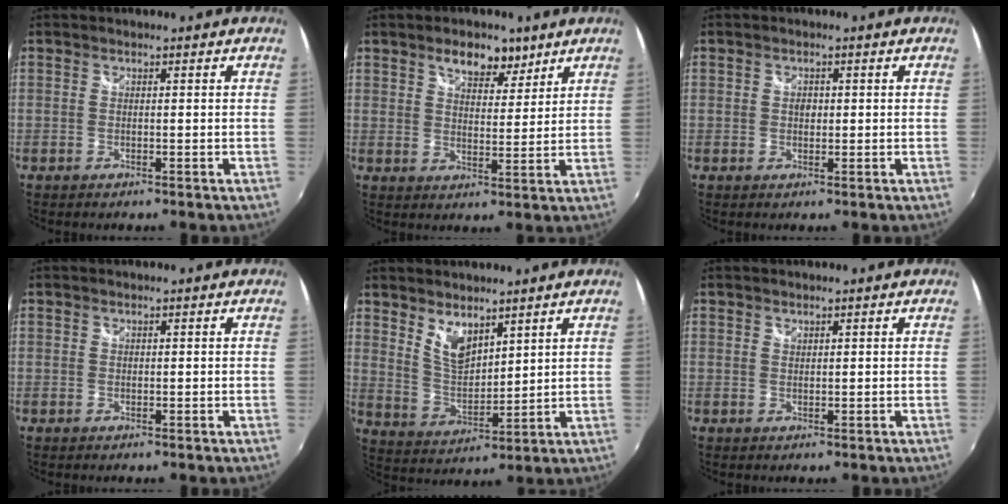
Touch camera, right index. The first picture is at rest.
{"total": 7.1, "force": [4.8, 3.7, 3.7], "torque": [-0.053, 0.005, 0.076]}
{"total": 1.4, "force": [0.0, 1.2, 0.7], "torque": [-0.010, 0.002, -0.002]}
{"total": 0.0}
{"total": 7.3, "force": [5.0, 3.4, 4.1], "torque": [-0.070, -0.005, 0.102]}
{"total": 0.6, "force": [0.6, 0.3, 0.1], "torque": [0.001, 0.001, 0.010]}